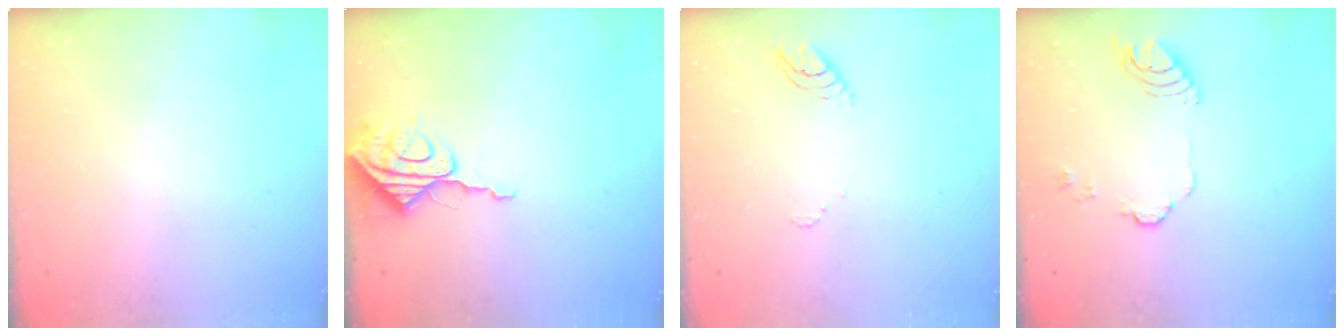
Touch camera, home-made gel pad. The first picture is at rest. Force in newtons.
{"total": 8.2, "press": 8.2, "slide": 0.6}
{"total": 3.5, "press": 3.5, "slide": 0.4}
{"total": 7.3, "press": 7.3, "slide": 0.6}